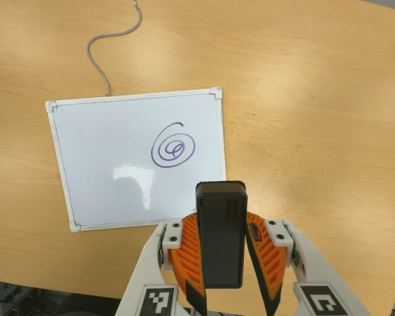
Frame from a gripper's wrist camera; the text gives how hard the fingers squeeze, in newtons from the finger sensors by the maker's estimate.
{"total": 7.9, "left": 6.2, "right": 9.6}